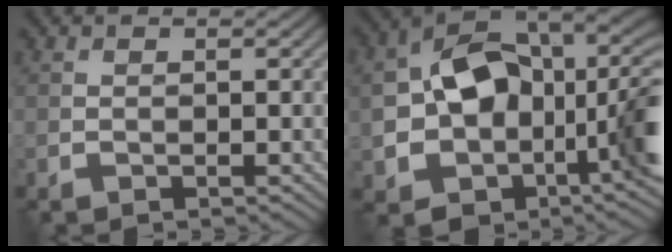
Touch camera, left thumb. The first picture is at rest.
{"total": 16.1, "force": [0.0, 10.9, 11.9], "torque": [-0.211, -0.016, 0.005]}